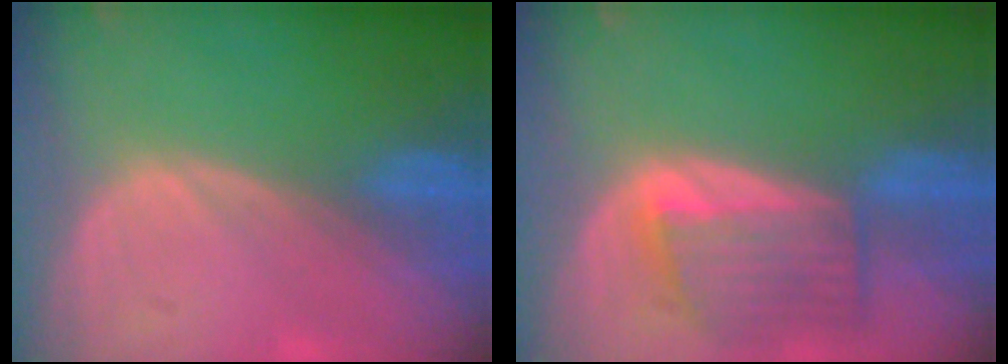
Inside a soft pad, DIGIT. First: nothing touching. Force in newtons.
{"total": 6.6, "press": 6.3, "slide": 1.9}